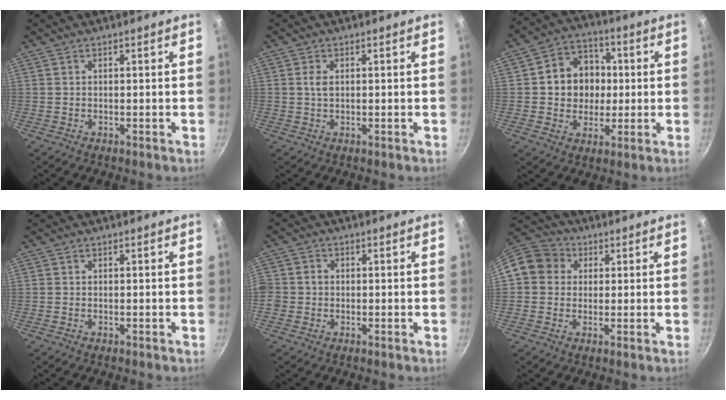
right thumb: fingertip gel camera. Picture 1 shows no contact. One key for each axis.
{"total": 1.8, "fx": 0.4, "fy": 1.1, "fz": 1.4, "tx": -0.027, "ty": 0.000, "tz": 0.006}
{"total": 12.2, "fx": 0.9, "fy": 10.6, "fz": 6.1, "tx": -0.056, "ty": 0.013, "tz": 0.009}
{"total": 0.0}
{"total": 4.1, "fx": -0.8, "fy": 3.6, "fz": 1.6, "tx": -0.030, "ty": 0.014, "tz": -0.023}
{"total": 10.4, "fx": 1.9, "fy": 9.3, "fz": 4.2, "tx": -0.057, "ty": 0.028, "tz": 0.016}